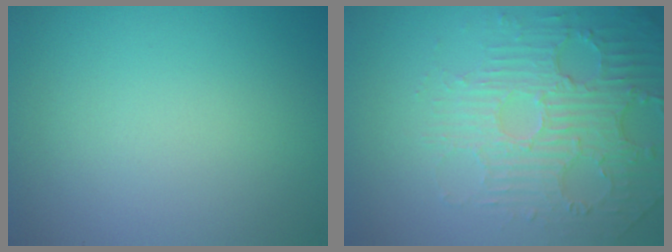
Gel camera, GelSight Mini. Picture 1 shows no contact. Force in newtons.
{"total": 5.3, "press": 3.8, "slide": 3.6}